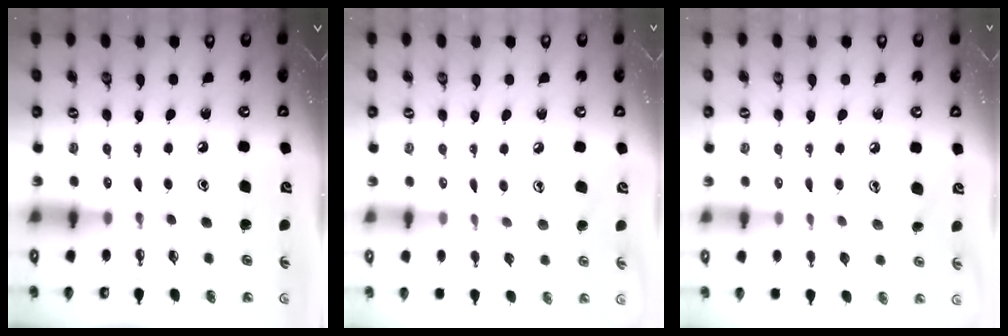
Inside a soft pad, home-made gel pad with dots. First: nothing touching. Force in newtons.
{"total": 8.1, "press": 8.0, "slide": 0.5}
{"total": 7.6, "press": 7.6, "slide": 0.5}